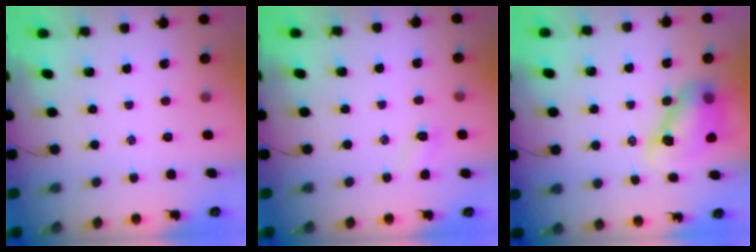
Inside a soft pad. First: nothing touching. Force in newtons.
{"total": 3.2, "press": 3.1, "slide": 0.9}
{"total": 9.3, "press": 9.0, "slide": 2.4}